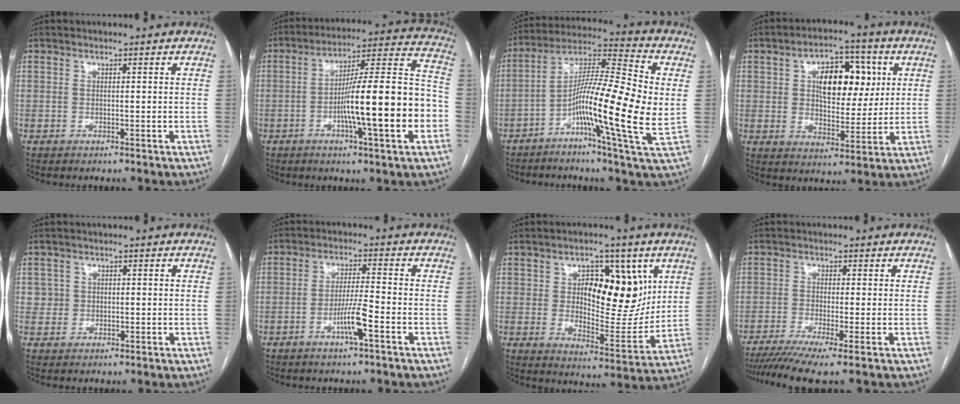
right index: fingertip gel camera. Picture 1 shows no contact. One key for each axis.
{"total": 18.9, "fx": -4.7, "fy": 1.3, "fz": 18.3, "tx": -0.268, "ty": 0.017, "tz": -0.070}
{"total": 17.6, "fx": -2.0, "fy": 0.9, "fz": 17.4, "tx": -0.304, "ty": 0.010, "tz": -0.048}
{"total": 11.7, "fx": 3.2, "fy": 6.3, "fz": 9.4, "tx": -0.146, "ty": 0.022, "tz": 0.053}
{"total": 2.1, "fx": 0.1, "fy": 2.1, "fz": -0.1, "tx": 0.011, "ty": 0.009, "tz": 0.000}
{"total": 5.5, "fx": -2.6, "fy": -0.1, "fz": 4.8, "tx": -0.093, "ty": -0.002, "tz": -0.049}
{"total": 14.1, "fx": 4.5, "fy": 6.5, "fz": 11.7, "tx": -0.161, "ty": 0.007, "tz": 0.081}
{"total": 8.1, "fx": -6.1, "fy": -0.6, "fz": 5.3, "tx": -0.084, "ty": -0.013, "tz": -0.099}